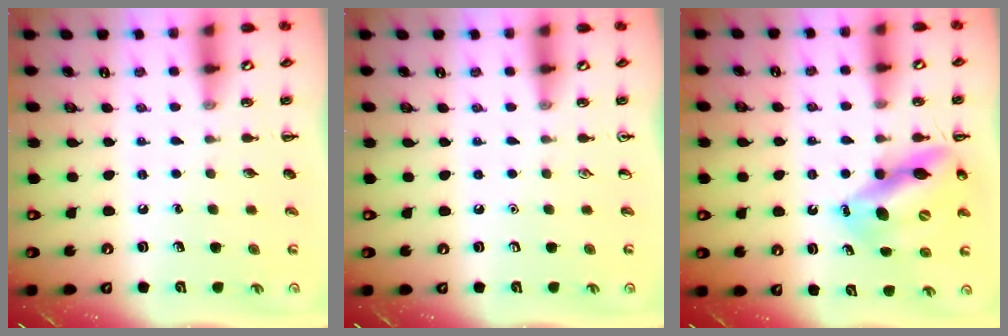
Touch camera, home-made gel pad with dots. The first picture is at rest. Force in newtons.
{"total": 0.0}
{"total": 14.1, "press": 13.4, "slide": 4.4}